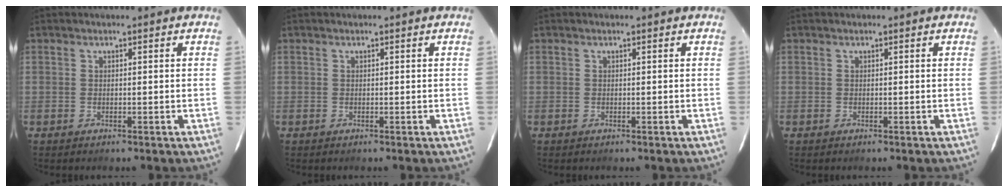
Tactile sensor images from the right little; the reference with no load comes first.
{"total": 0.0}
{"total": 0.0}
{"total": 0.0}